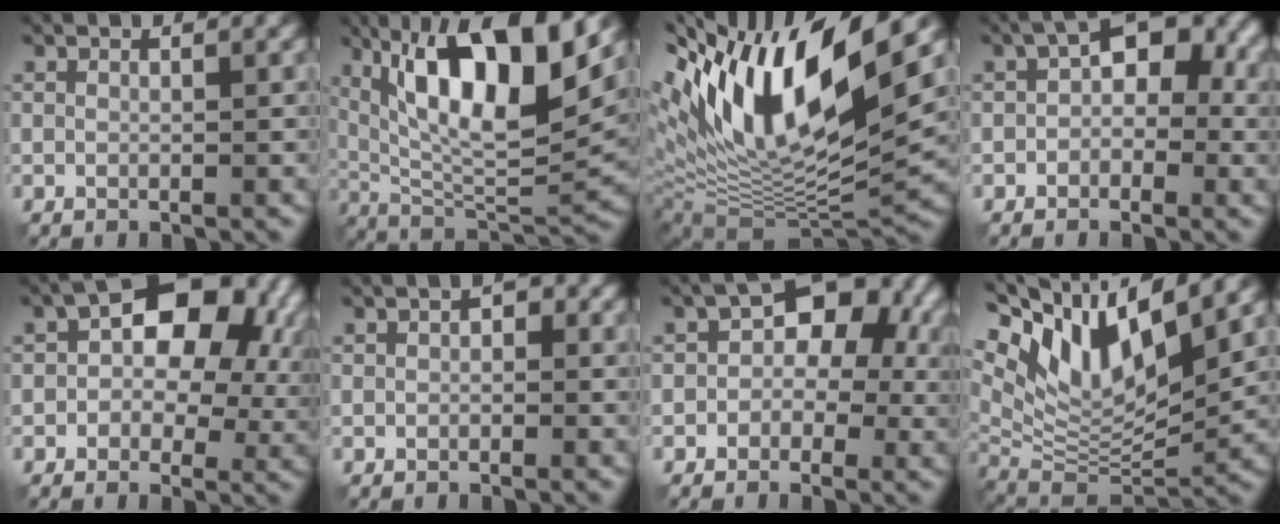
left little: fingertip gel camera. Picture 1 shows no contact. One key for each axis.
{"total": 13.3, "fx": 5.0, "fy": 4.4, "fz": 11.5, "tx": -0.187, "ty": 0.009, "tz": 0.087}
{"total": 16.3, "fx": 5.2, "fy": 5.8, "fz": 14.3, "tx": -0.264, "ty": 0.006, "tz": 0.083}
{"total": 6.7, "fx": 0.9, "fy": 4.4, "fz": 5.0, "tx": -0.054, "ty": 0.012, "tz": -0.002}
{"total": 11.4, "fx": 2.4, "fy": 7.2, "fz": 8.5, "tx": -0.107, "ty": 0.011, "tz": 0.025}
{"total": 1.8, "fx": -0.2, "fy": 1.3, "fz": 1.3, "tx": -0.010, "ty": 0.004, "tz": -0.008}
{"total": 7.1, "fx": 1.0, "fy": 5.1, "fz": 4.9, "tx": -0.034, "ty": 0.007, "tz": -0.005}
{"total": 11.4, "fx": 5.6, "fy": 4.3, "fz": 9.0, "tx": -0.171, "ty": 0.006, "tz": 0.108}